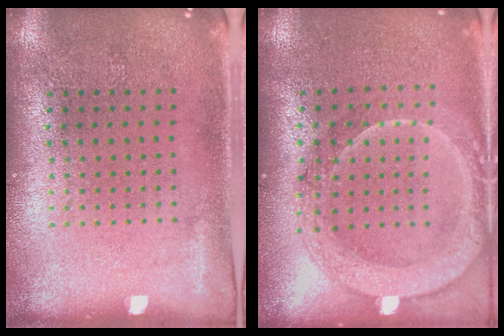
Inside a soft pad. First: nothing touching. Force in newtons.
{"total": 2.0, "press": 1.9, "slide": 0.8}